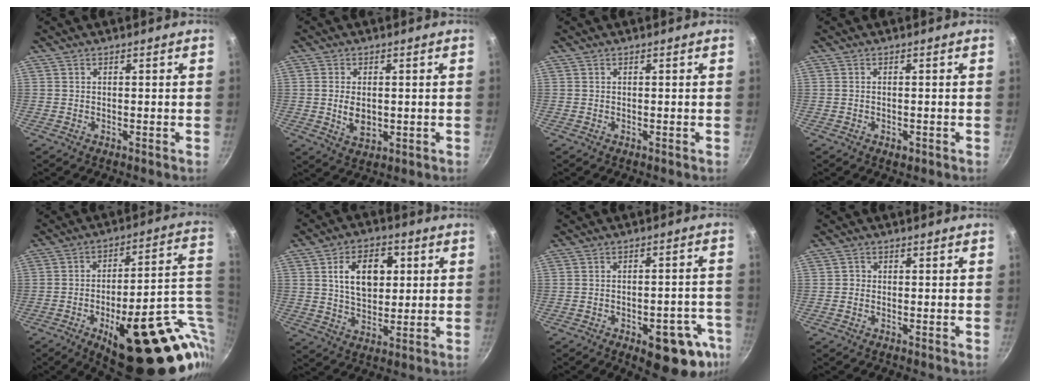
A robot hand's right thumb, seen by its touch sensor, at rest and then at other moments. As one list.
[{"total": 5.1, "force": [-0.2, 3.2, 4.0], "torque": [-0.067, -0.007, 0.005]}, {"total": 0.0}, {"total": 1.3, "force": [-0.7, 0.7, 0.9], "torque": [-0.012, 0.000, -0.010]}, {"total": 31.0, "force": [-7.8, 12.5, 27.2], "torque": [-0.311, 0.018, -0.092]}, {"total": 11.5, "force": [2.6, 7.6, 8.2], "torque": [-0.103, -0.002, 0.042]}, {"total": 14.0, "force": [-6.8, 6.0, 10.7], "torque": [-0.076, 0.031, -0.082]}, {"total": 0.9, "force": [-0.5, 0.7, 0.1], "torque": [0.001, 0.002, -0.011]}]